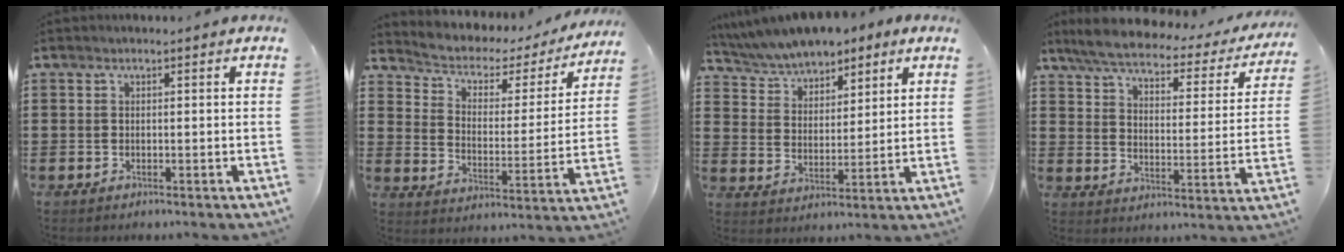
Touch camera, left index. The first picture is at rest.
{"total": 3.2, "force": [2.2, 2.3, 0.8], "torque": [-0.037, -0.018, 0.025]}
{"total": 5.9, "force": [5.4, 2.1, 1.2], "torque": [-0.055, -0.018, 0.096]}
{"total": 5.0, "force": [4.5, 1.0, 2.1], "torque": [-0.064, -0.025, 0.072]}